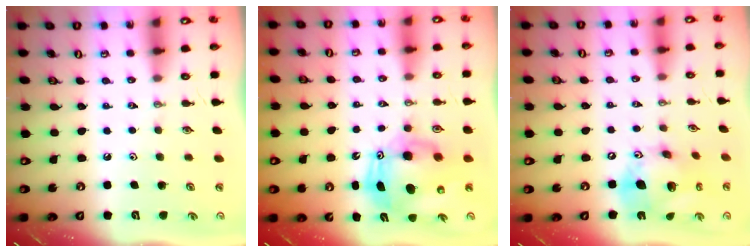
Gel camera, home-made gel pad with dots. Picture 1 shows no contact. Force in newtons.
{"total": 12.0, "press": 11.7, "slide": 2.5}
{"total": 16.9, "press": 16.6, "slide": 3.2}